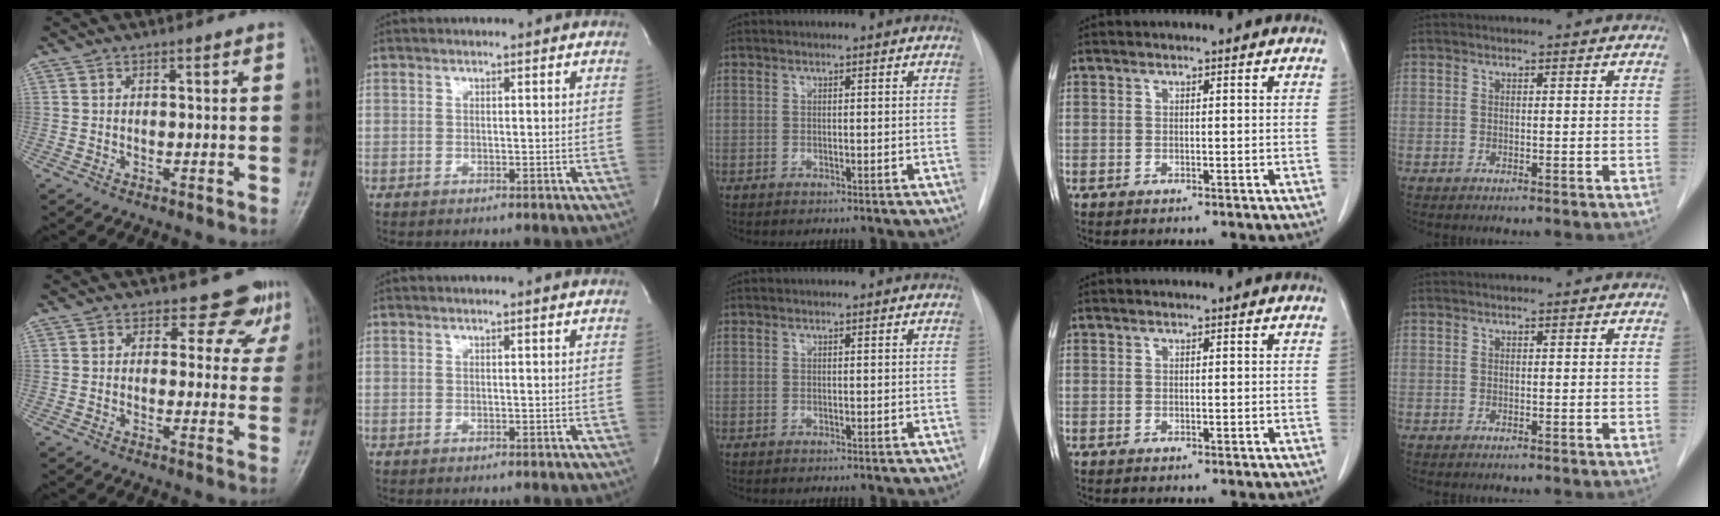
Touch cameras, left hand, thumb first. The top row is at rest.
{"thumb": {"total": 6.4, "force": [4.6, 4.1, 1.8], "torque": [0.015, -0.026, 0.042]}, "index": {"total": 1.4, "force": [1.3, -0.3, 0.3], "torque": [-0.015, 0.000, 0.015]}}